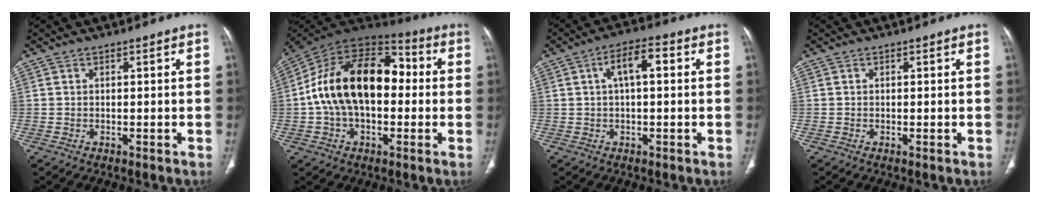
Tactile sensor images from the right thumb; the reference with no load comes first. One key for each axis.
{"total": 21.8, "fx": 0.7, "fy": 13.3, "fz": 17.2, "tx": -0.289, "ty": 0.044, "tz": 0.005}
{"total": 6.4, "fx": 1.3, "fy": 2.6, "fz": 5.7, "tx": -0.097, "ty": 0.021, "tz": 0.018}
{"total": 0.0}